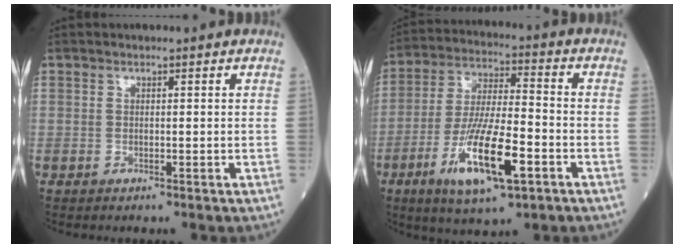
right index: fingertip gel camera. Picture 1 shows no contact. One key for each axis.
{"total": 14.3, "fx": -5.8, "fy": 3.0, "fz": 12.8, "tx": -0.248, "ty": -0.017, "tz": -0.100}